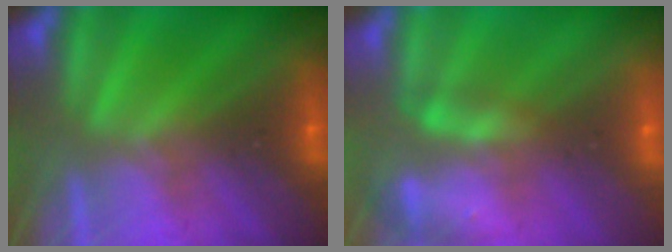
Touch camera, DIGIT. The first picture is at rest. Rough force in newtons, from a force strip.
{"total": 2.4}